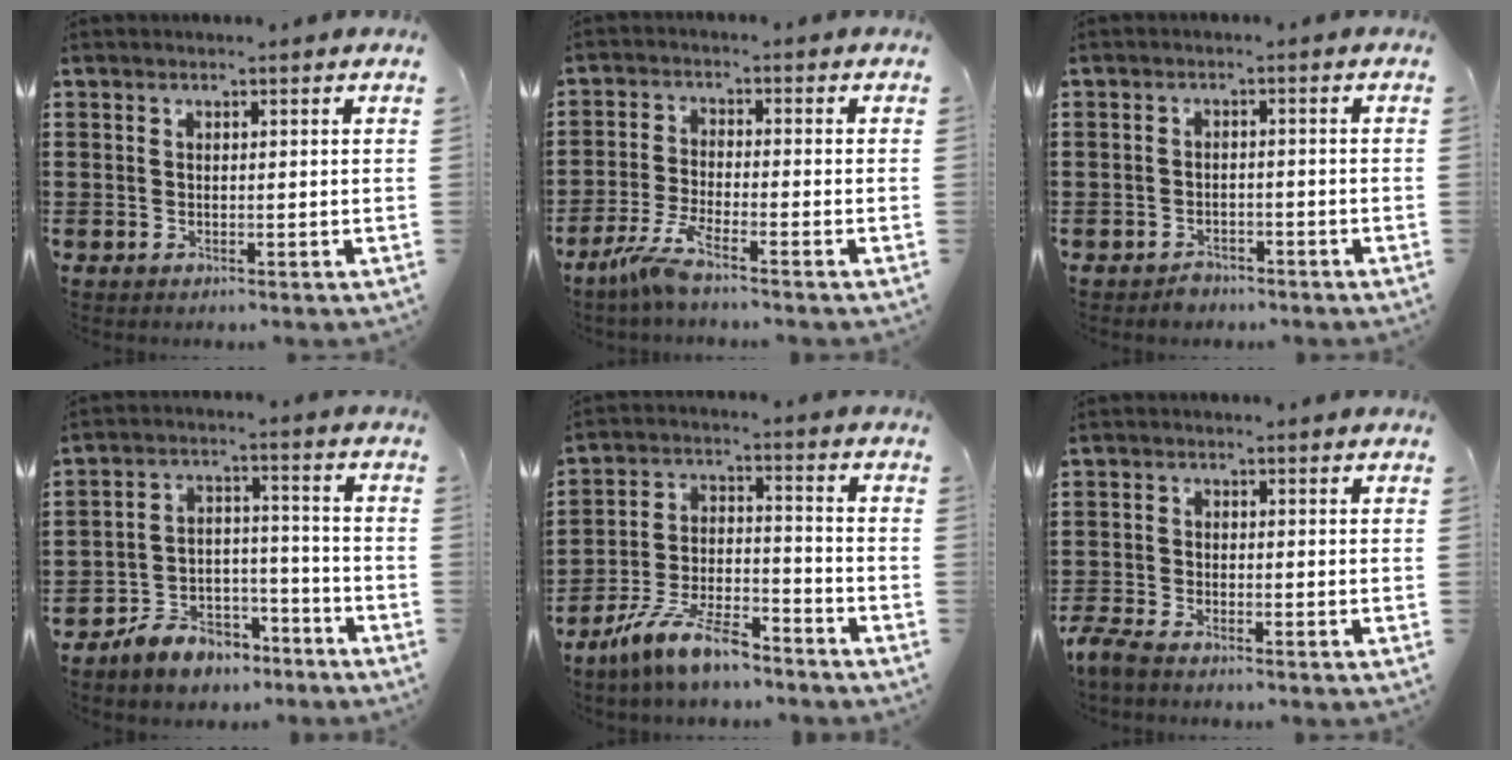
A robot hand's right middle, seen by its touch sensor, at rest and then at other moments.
{"total": 4.7, "force": [-3.6, -0.1, 2.9], "torque": [-0.077, -0.018, -0.073]}
{"total": 1.7, "force": [-1.6, 0.6, 0.1], "torque": [-0.008, 0.000, -0.034]}
{"total": 6.0, "force": [-5.4, 2.4, 0.7], "torque": [-0.015, 0.021, -0.106]}
{"total": 10.0, "force": [-8.1, 1.8, 5.6], "torque": [-0.120, 0.009, -0.158]}
{"total": 2.8, "force": [-2.6, 0.4, 1.0], "torque": [-0.040, -0.005, -0.059]}